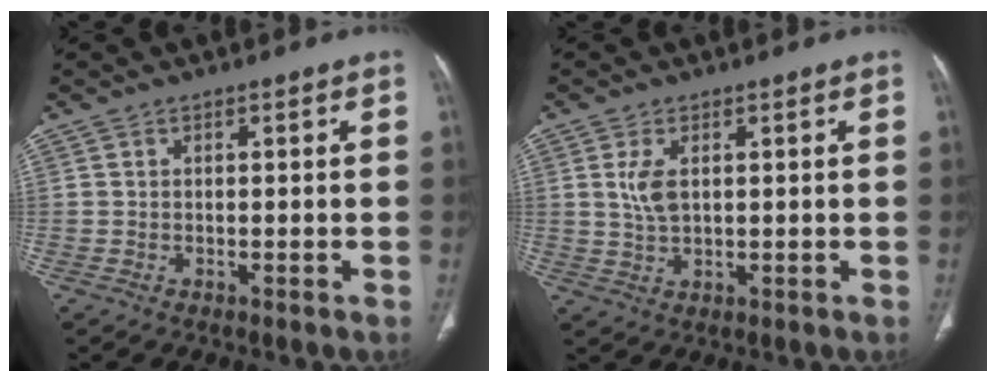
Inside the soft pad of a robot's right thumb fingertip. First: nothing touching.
{"total": 4.2, "force": [1.1, 2.1, 3.5], "torque": [-0.076, -0.006, 0.026]}